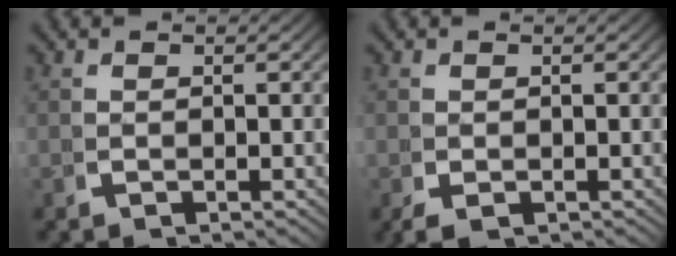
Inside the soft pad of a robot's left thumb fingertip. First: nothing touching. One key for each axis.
{"total": 1.3, "fx": -0.5, "fy": 1.0, "fz": 0.7, "tx": -0.023, "ty": -0.013, "tz": -0.001}